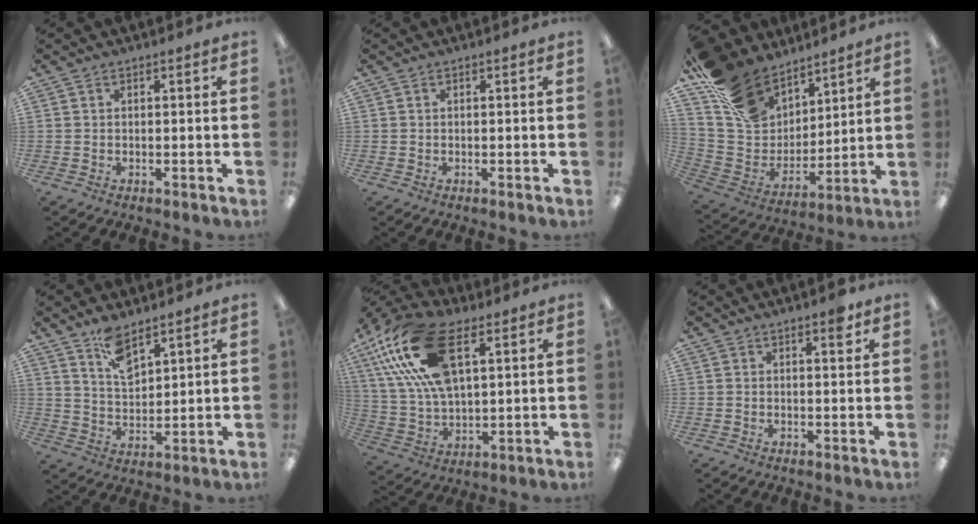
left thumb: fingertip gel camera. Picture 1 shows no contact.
{"total": 0.0}
{"total": 20.2, "force": [13.6, 12.4, 8.3], "torque": [-0.175, -0.073, 0.265]}
{"total": 8.3, "force": [6.4, 3.5, 3.9], "torque": [-0.063, -0.036, 0.113]}
{"total": 22.3, "force": [10.7, 11.6, 15.8], "torque": [-0.342, -0.025, 0.186]}
{"total": 3.0, "force": [2.0, 1.0, 2.0], "torque": [-0.019, -0.007, 0.029]}